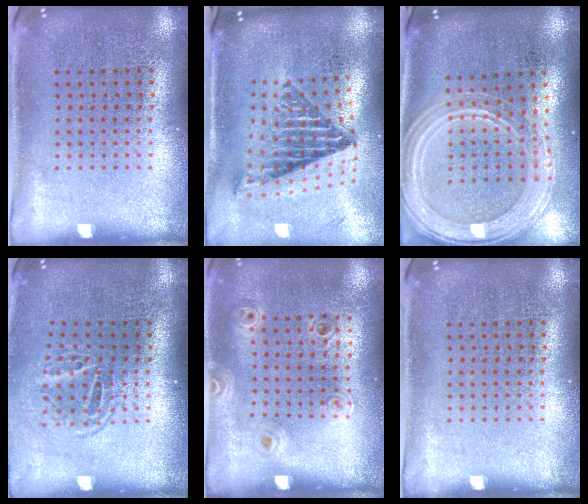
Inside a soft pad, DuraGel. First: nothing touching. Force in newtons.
{"total": 1.8, "press": 1.4, "slide": 1.1}
{"total": 2.3, "press": 2.0, "slide": 1.1}
{"total": 1.5, "press": 1.0, "slide": 1.1}
{"total": 0.9, "press": 0.9, "slide": 0.1}
{"total": 0.0}